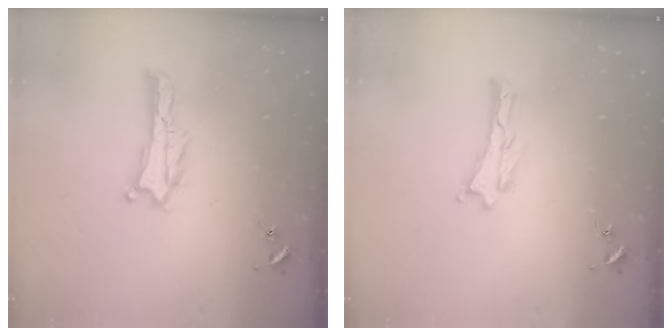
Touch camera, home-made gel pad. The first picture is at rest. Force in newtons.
{"total": 0.0}